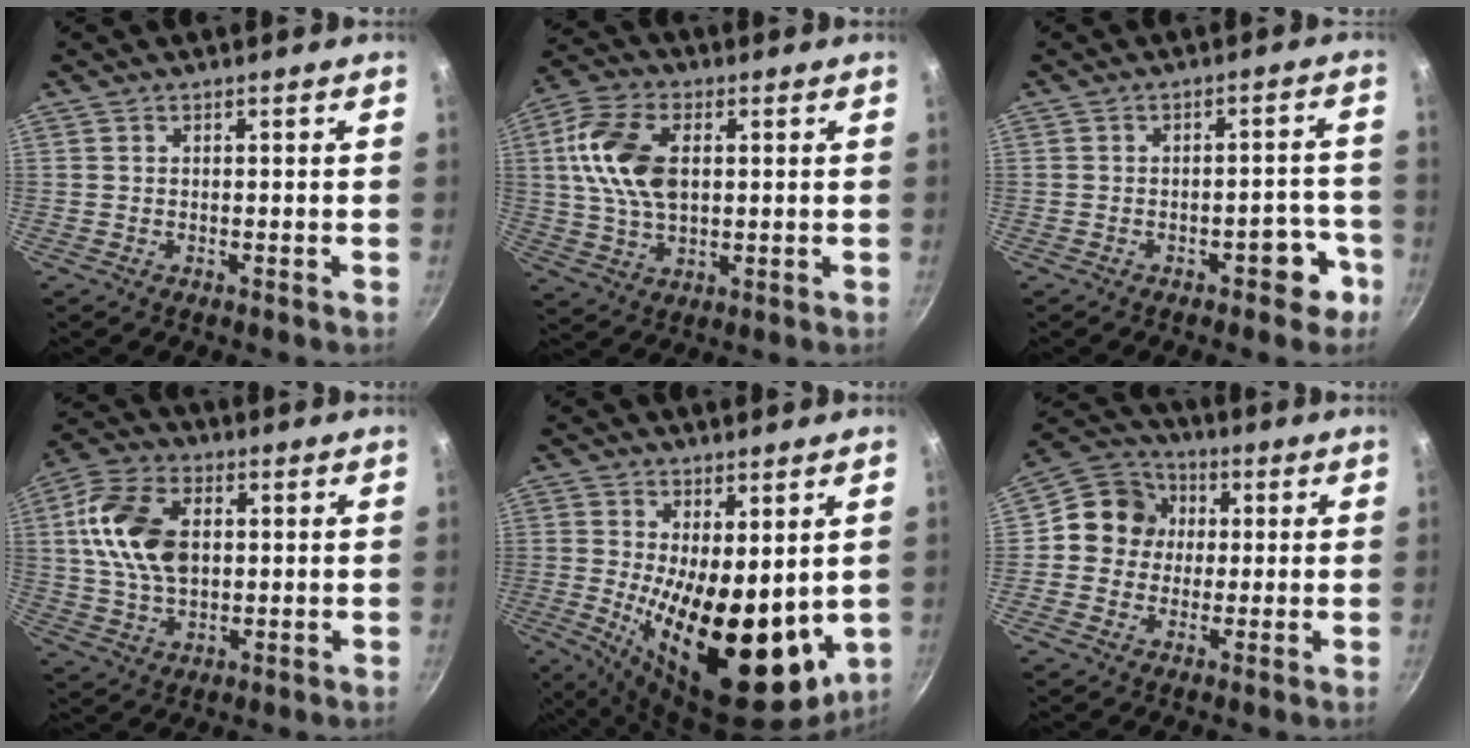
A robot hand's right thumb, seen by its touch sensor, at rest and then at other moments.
{"total": 13.4, "force": [2.3, 8.2, 10.4], "torque": [-0.184, 0.007, 0.035]}
{"total": 6.2, "force": [-3.4, 3.1, 4.2], "torque": [-0.011, 0.040, -0.036]}
{"total": 14.4, "force": [2.3, 9.2, 10.8], "torque": [-0.184, 0.006, 0.034]}
{"total": 20.1, "force": [-0.5, 9.3, 17.8], "torque": [-0.227, -0.036, 0.012]}
{"total": 9.9, "force": [0.9, 9.2, 3.5], "torque": [-0.020, 0.020, -0.009]}